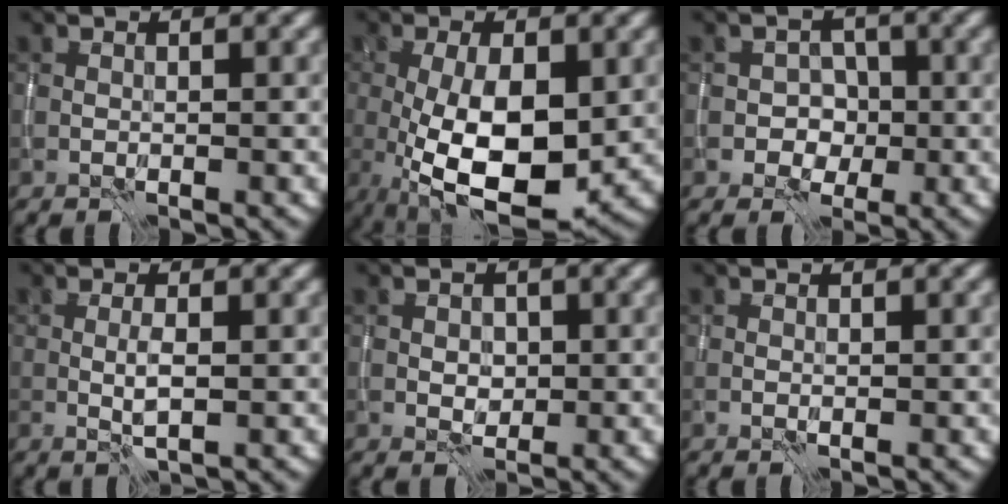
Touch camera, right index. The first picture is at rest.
{"total": 10.6, "force": [-2.3, 4.4, 9.3], "torque": [-0.172, -0.016, -0.035]}
{"total": 2.6, "force": [-0.7, 2.3, 0.8], "torque": [0.010, 0.002, -0.021]}
{"total": 1.4, "force": [-0.1, 0.2, 1.4], "torque": [-0.029, -0.002, 0.000]}
{"total": 1.5, "force": [0.0, 1.3, 0.8], "torque": [-0.014, -0.002, 0.002]}
{"total": 0.0}